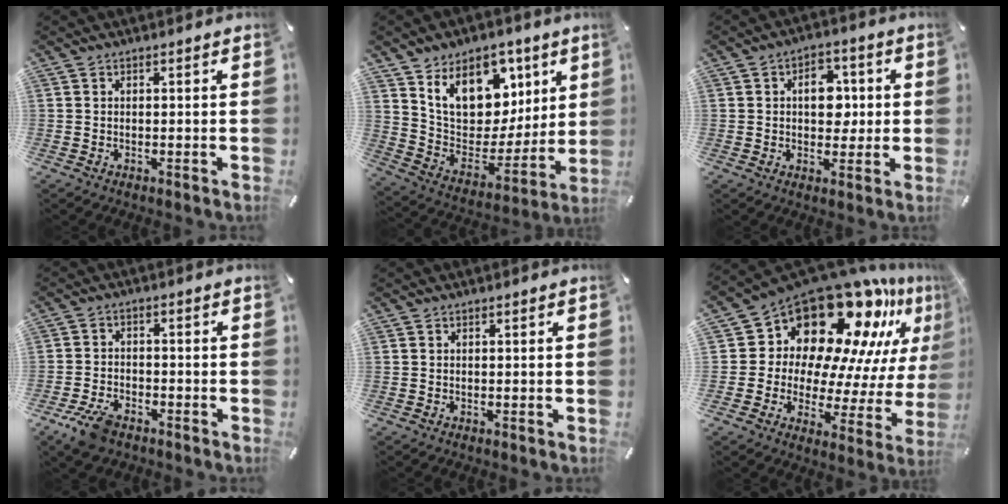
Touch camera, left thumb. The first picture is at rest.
{"total": 16.5, "force": [8.8, 11.9, 7.2], "torque": [-0.115, -0.058, 0.164]}
{"total": 8.2, "force": [1.0, 5.8, 5.7], "torque": [-0.068, -0.001, 0.010]}
{"total": 6.5, "force": [-4.2, 3.4, 3.5], "torque": [-0.084, 0.015, -0.082]}
{"total": 0.0}
{"total": 19.9, "force": [15.0, 10.5, 7.7], "torque": [-0.111, -0.151, 0.259]}